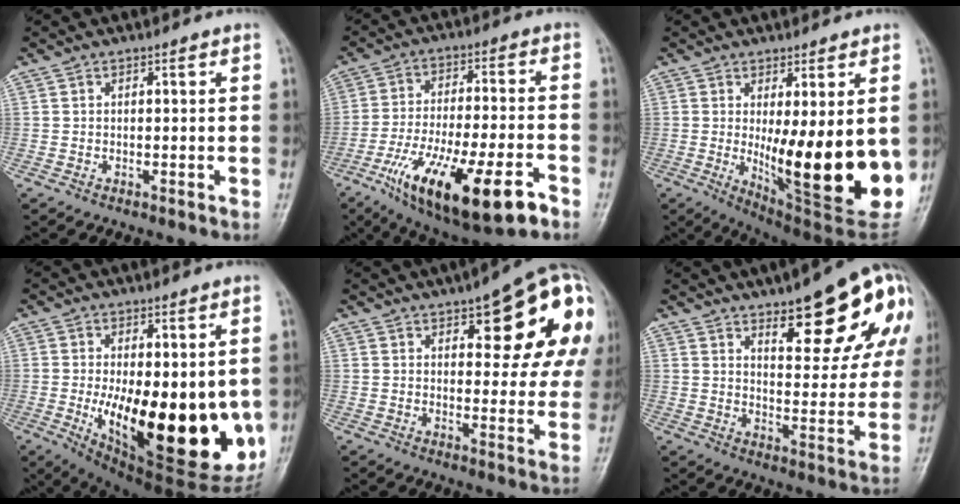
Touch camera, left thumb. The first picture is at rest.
{"total": 21.3, "force": [-10.5, 6.7, 17.3], "torque": [-0.304, 0.025, -0.162]}
{"total": 19.8, "force": [-1.2, 5.7, 18.9], "torque": [-0.233, -0.040, 0.010]}
{"total": 26.5, "force": [-4.0, 10.6, 23.9], "torque": [-0.274, -0.042, -0.022]}
{"total": 18.4, "force": [7.3, 6.8, 15.5], "torque": [-0.172, -0.008, 0.087]}
{"total": 18.7, "force": [9.5, 6.5, 14.8], "torque": [-0.157, -0.038, 0.128]}